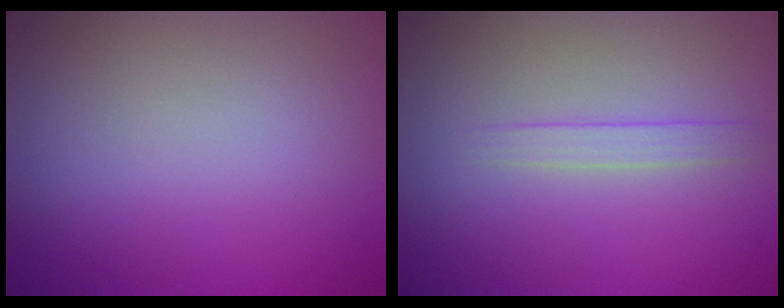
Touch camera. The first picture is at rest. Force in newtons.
{"total": 1.3, "press": 1.3, "slide": 0.1}